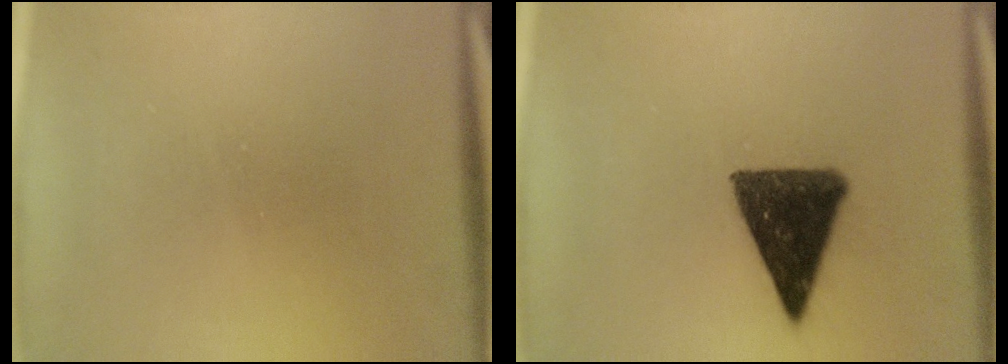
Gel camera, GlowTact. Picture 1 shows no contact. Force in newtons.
{"total": 11.5}